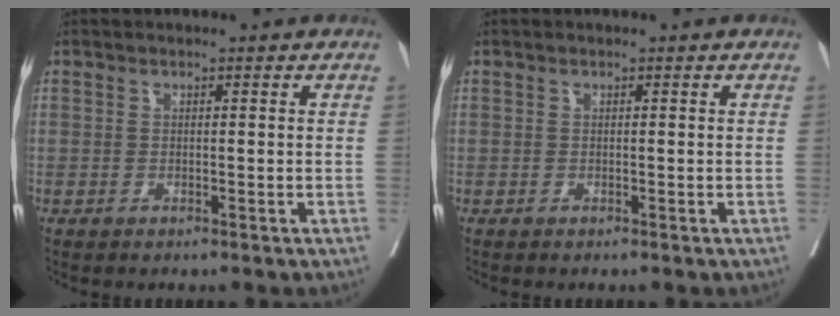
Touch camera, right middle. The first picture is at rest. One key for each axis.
{"total": 0.0}